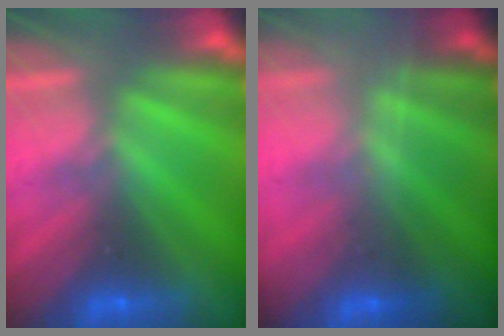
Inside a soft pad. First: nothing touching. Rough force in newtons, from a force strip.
{"total": 1.8}